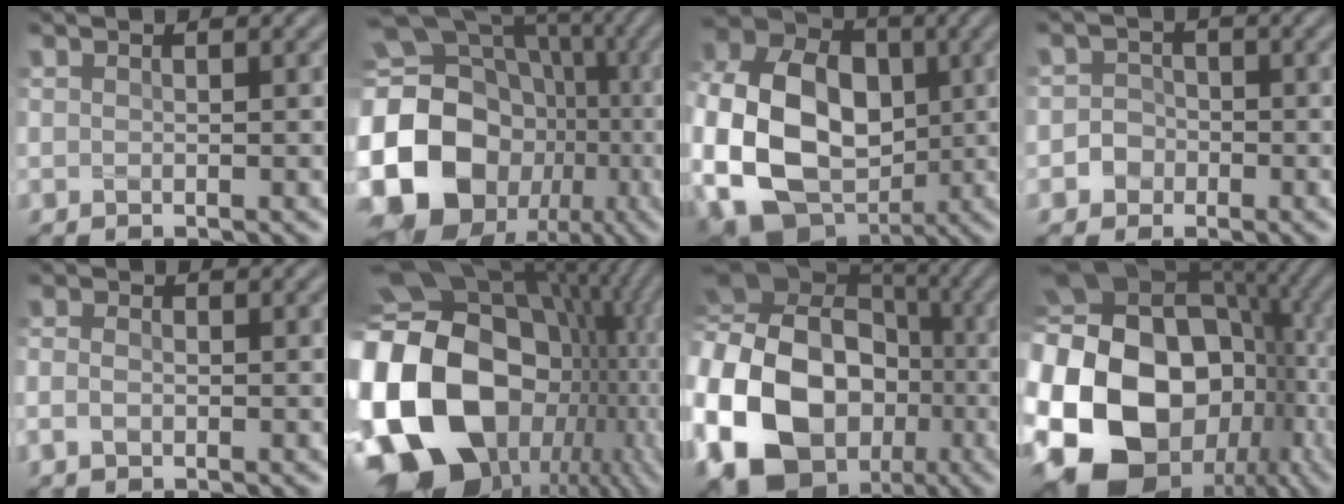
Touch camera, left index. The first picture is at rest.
{"total": 22.5, "force": [-3.5, 19.4, 10.8], "torque": [-0.221, -0.005, -0.098]}
{"total": 15.6, "force": [-2.4, 11.5, 10.2], "torque": [-0.212, -0.006, -0.033]}
{"total": 1.9, "force": [-0.7, 1.7, 0.4], "torque": [0.010, 0.007, -0.020]}
{"total": 1.5, "force": [-0.5, 1.0, 1.1], "torque": [-0.024, 0.004, -0.013]}
{"total": 22.7, "force": [-4.5, 17.8, 13.4], "torque": [-0.269, -0.033, -0.076]}
{"total": 22.7, "force": [-4.1, 19.4, 11.0], "torque": [-0.226, -0.015, -0.111]}
{"total": 22.5, "force": [-6.0, 17.1, 13.4], "torque": [-0.298, -0.024, -0.090]}